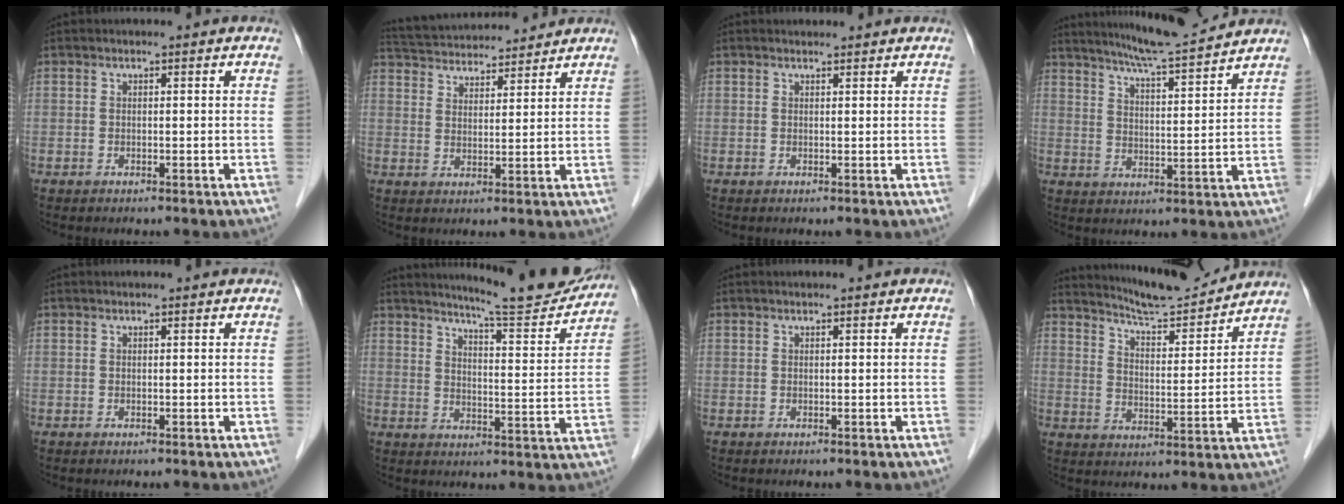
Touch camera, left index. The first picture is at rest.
{"total": 14.3, "force": [13.4, 2.6, 4.1], "torque": [-0.080, 0.042, 0.215]}
{"total": 1.8, "force": [1.8, 0.3, 0.2], "torque": [-0.012, 0.014, 0.026]}
{"total": 12.3, "force": [11.4, -0.1, 4.7], "torque": [-0.082, 0.006, 0.169]}
{"total": 1.0, "force": [0.9, 0.0, 0.3], "torque": [-0.008, 0.008, 0.013]}
{"total": 15.0, "force": [14.2, 0.2, 4.9], "torque": [-0.074, -0.040, 0.186]}
{"total": 0.7, "force": [0.7, 0.0, 0.3], "torque": [-0.006, 0.009, 0.012]}
{"total": 12.6, "force": [12.1, 0.1, 3.4], "torque": [-0.062, 0.000, 0.186]}